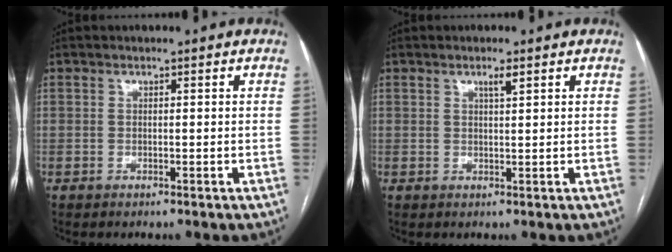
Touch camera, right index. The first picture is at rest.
{"total": 1.6, "force": [1.0, 0.1, 1.3], "torque": [-0.023, -0.001, 0.017]}